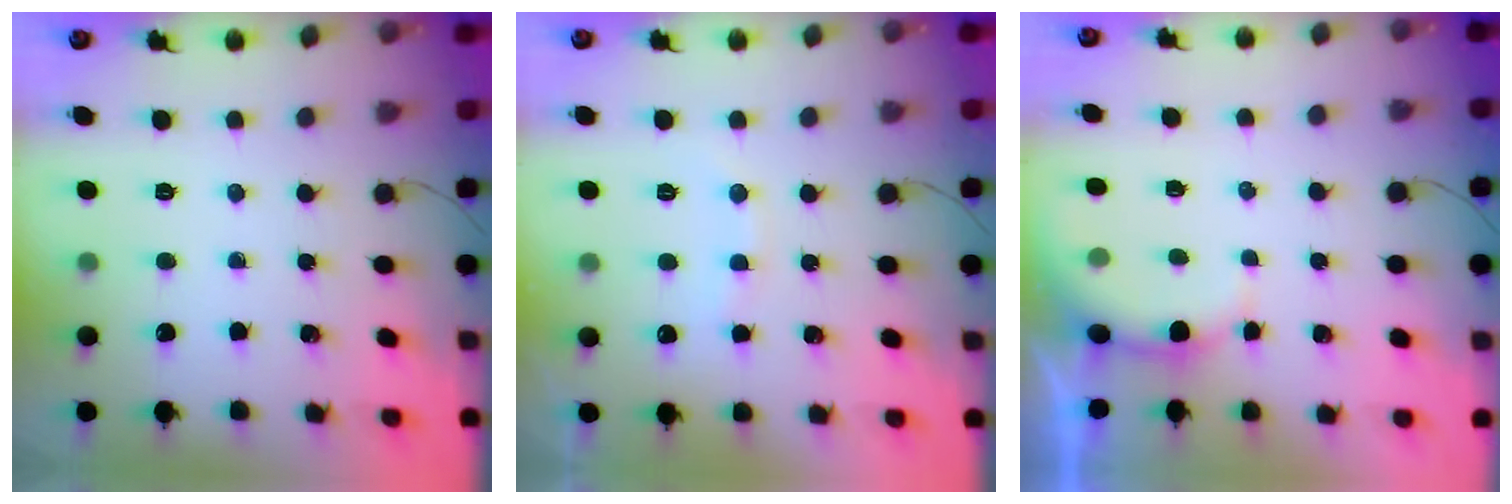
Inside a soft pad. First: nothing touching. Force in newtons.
{"total": 6.7, "press": 6.6, "slide": 1.2}
{"total": 4.9, "press": 4.9, "slide": 0.7}